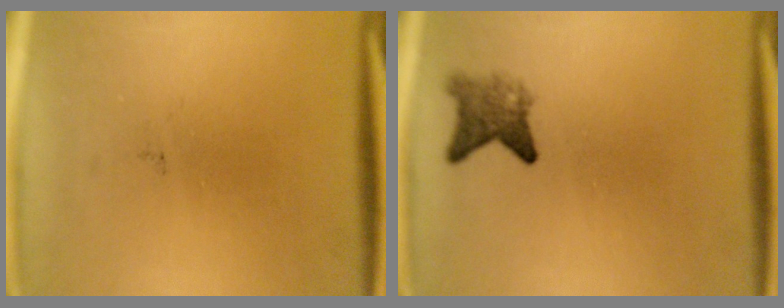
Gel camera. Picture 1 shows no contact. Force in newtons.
{"total": 3.2}